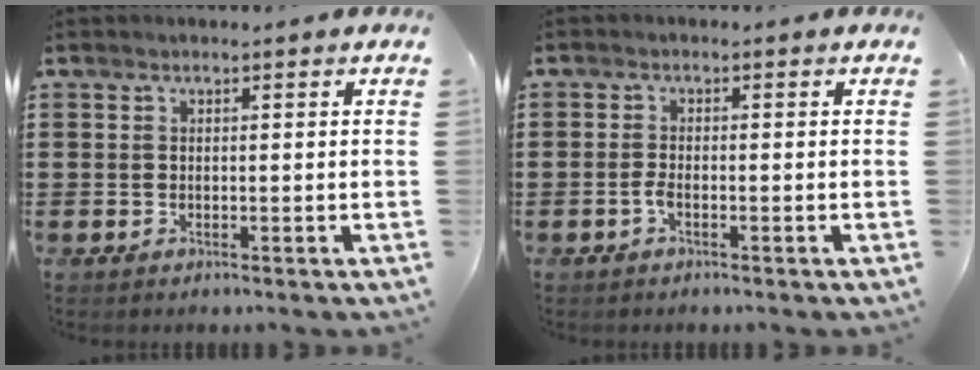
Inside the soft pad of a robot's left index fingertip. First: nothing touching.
{"total": 1.3, "force": [-0.7, 0.2, 1.1], "torque": [-0.028, -0.001, -0.014]}